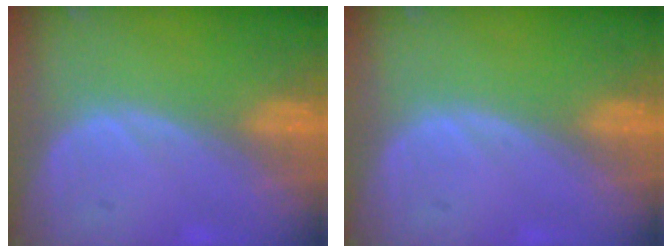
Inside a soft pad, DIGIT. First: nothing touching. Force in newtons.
{"total": 0.0}